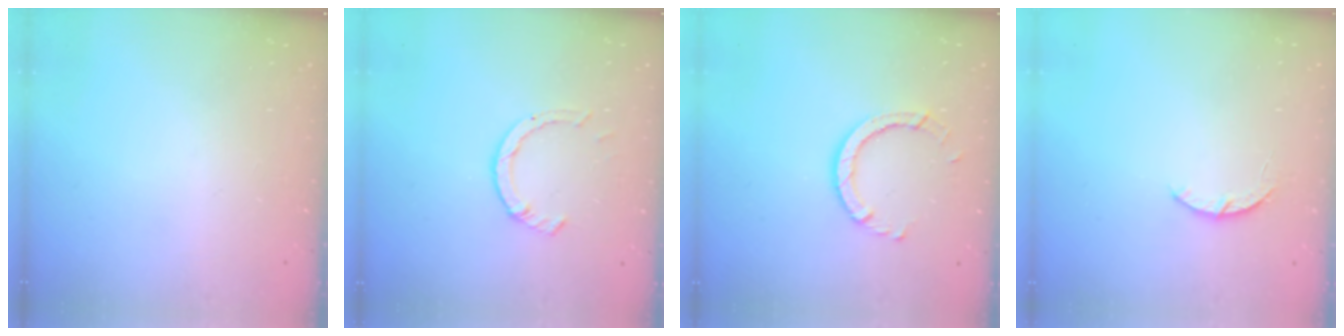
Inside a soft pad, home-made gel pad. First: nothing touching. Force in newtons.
{"total": 4.2, "press": 4.1, "slide": 0.4}
{"total": 6.3, "press": 6.3, "slide": 0.3}
{"total": 2.9, "press": 2.8, "slide": 0.5}